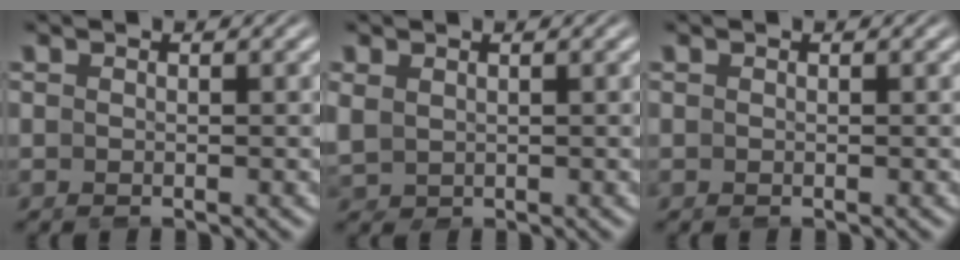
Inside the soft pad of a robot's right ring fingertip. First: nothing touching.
{"total": 2.5, "force": [0.3, 2.4, 0.7], "torque": [-0.033, -0.018, 0.018]}
{"total": 0.0}